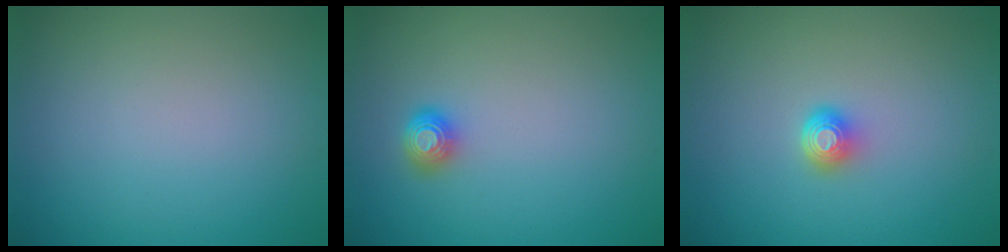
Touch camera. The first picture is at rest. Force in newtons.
{"total": 1.6, "press": 1.4, "slide": 0.6}
{"total": 1.6, "press": 1.2, "slide": 1.1}